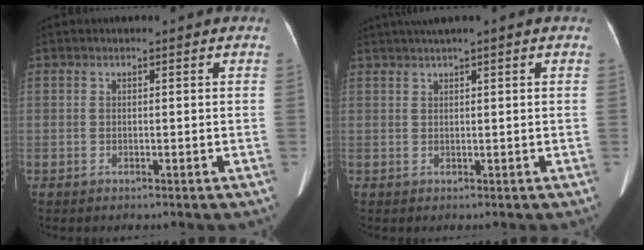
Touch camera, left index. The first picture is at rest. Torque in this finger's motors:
{"motor_torque": [0.50, -0.97, 0.06, 0.10]}